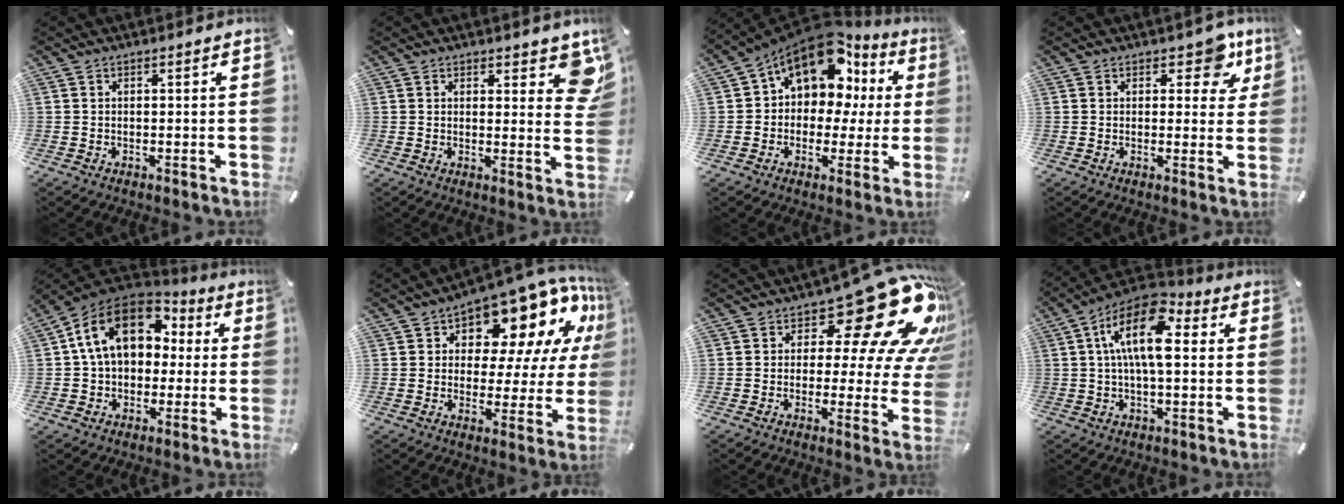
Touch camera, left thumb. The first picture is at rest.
{"total": 7.4, "force": [4.1, 3.7, 5.0], "torque": [-0.038, -0.027, 0.066]}
{"total": 14.7, "force": [7.6, 9.8, 8.0], "torque": [-0.138, -0.045, 0.139]}
{"total": 8.1, "force": [4.3, 4.7, 5.0], "torque": [-0.036, -0.022, 0.067]}
{"total": 16.3, "force": [3.7, 12.4, 9.9], "torque": [-0.187, 0.002, 0.065]}
{"total": 16.5, "force": [11.0, 8.1, 9.2], "torque": [-0.132, -0.093, 0.184]}
{"total": 22.2, "force": [11.7, 9.0, 16.6], "torque": [-0.215, -0.087, 0.186]}
{"total": 14.7, "force": [3.2, 7.0, 12.6], "torque": [-0.231, -0.008, 0.054]}